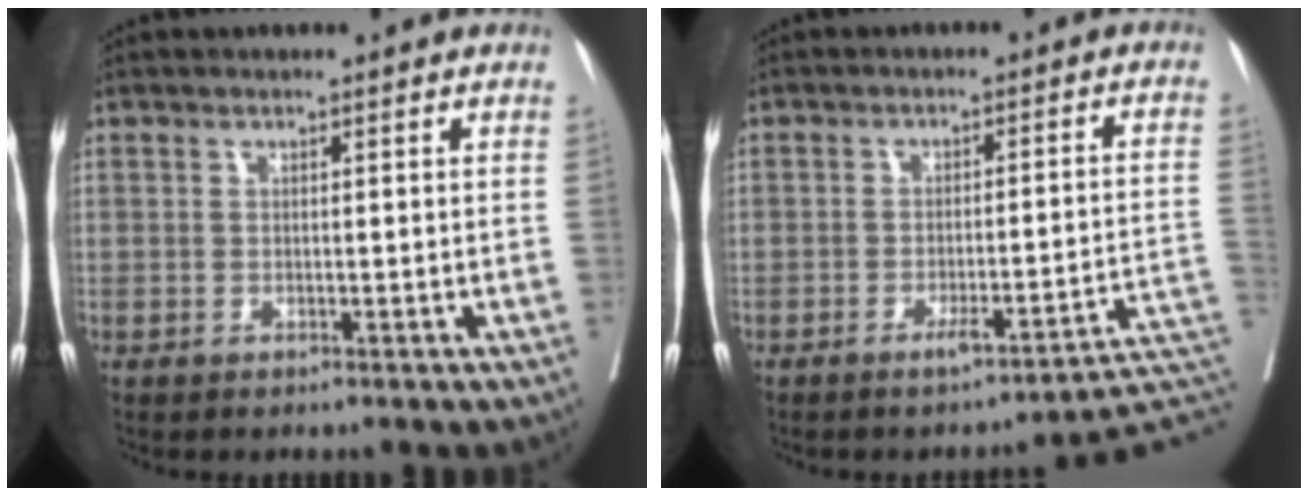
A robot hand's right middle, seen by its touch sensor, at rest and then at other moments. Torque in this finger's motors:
{"motor_torque": [0.98, -1.16, -0.02, 0.00]}